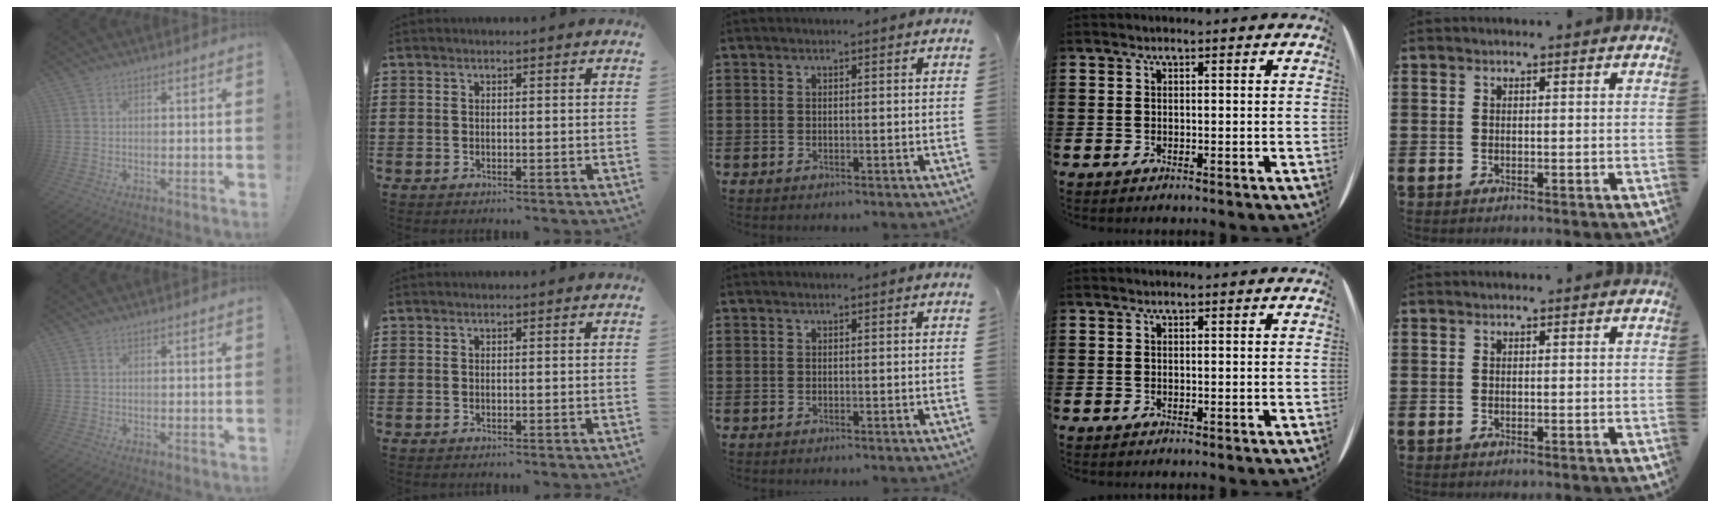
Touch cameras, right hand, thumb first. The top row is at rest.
{}